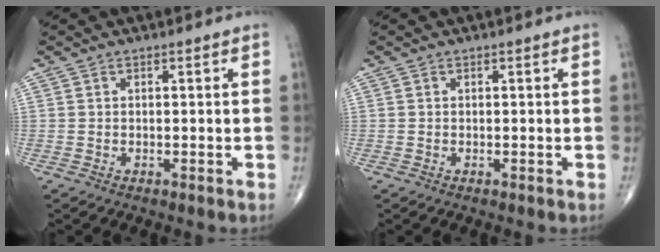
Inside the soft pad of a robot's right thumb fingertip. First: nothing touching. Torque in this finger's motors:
{"motor_torque": [0.08, -0.14, 0.01, 0.00, -0.04]}